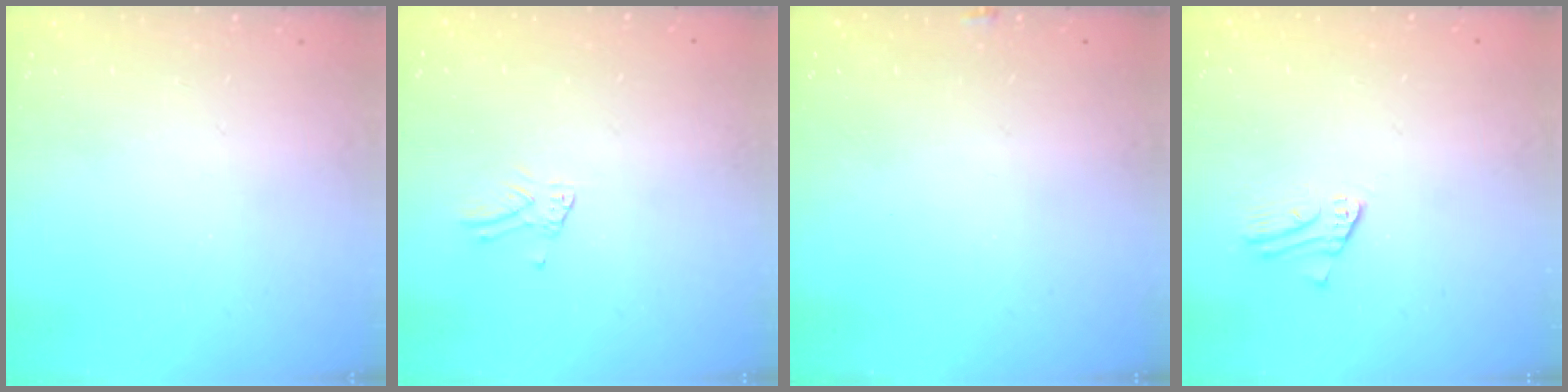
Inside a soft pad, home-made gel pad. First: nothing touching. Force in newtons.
{"total": 1.9, "press": 1.9, "slide": 0.2}
{"total": 3.1, "press": 3.1, "slide": 0.3}
{"total": 2.0, "press": 2.0, "slide": 0.1}